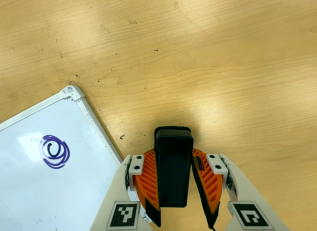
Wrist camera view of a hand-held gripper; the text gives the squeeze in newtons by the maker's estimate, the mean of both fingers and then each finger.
{"total": 5.6, "left": 4.4, "right": 6.8}